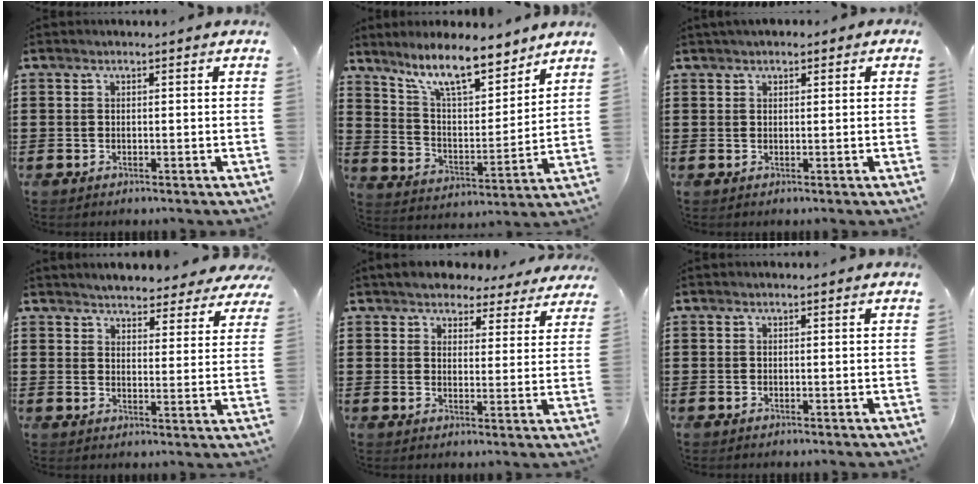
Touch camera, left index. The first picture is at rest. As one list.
[{"total": 10.6, "force": [8.6, 2.3, 5.8], "torque": [-0.130, -0.036, 0.155]}, {"total": 1.2, "force": [0.8, 0.6, 0.7], "torque": [-0.015, 0.005, 0.014]}, {"total": 3.8, "force": [3.8, 0.3, -0.1], "torque": [-0.018, -0.018, 0.067]}, {"total": 4.6, "force": [4.4, 1.1, 0.7], "torque": [-0.036, -0.017, 0.079]}, {"total": 0.0}]